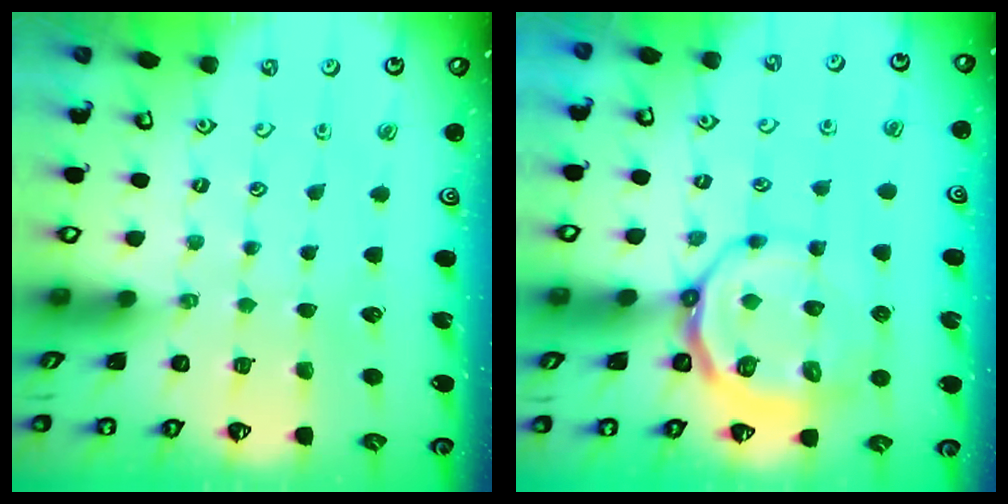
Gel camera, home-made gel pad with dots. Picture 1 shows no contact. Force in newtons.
{"total": 11.7, "press": 11.4, "slide": 2.9}